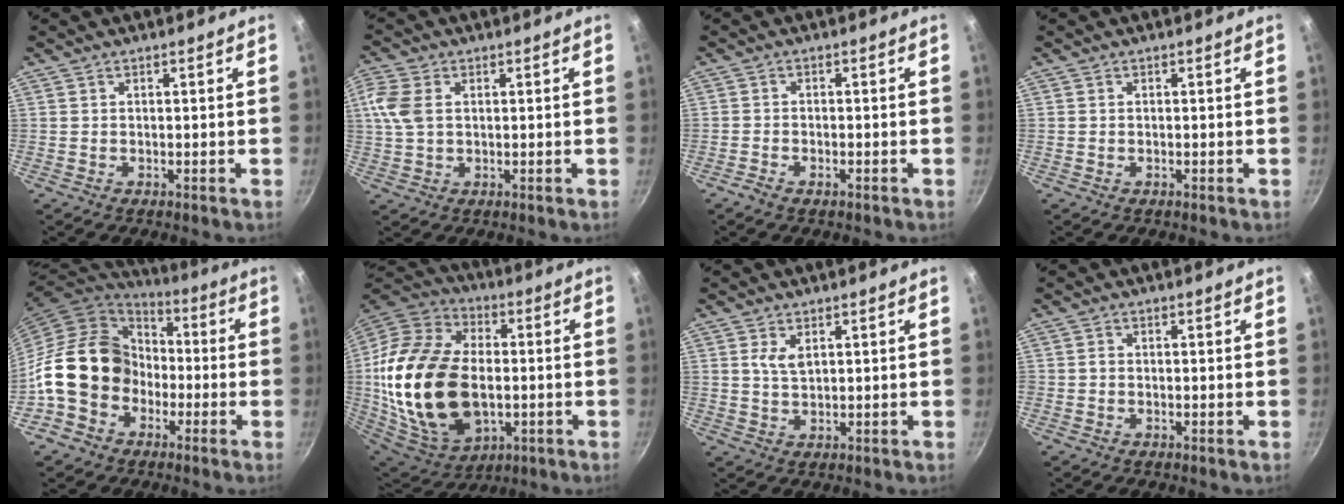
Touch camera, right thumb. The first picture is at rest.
{"total": 6.5, "force": [1.1, 4.5, 4.5], "torque": [-0.099, 0.008, 0.017]}
{"total": 2.4, "force": [-1.6, 1.1, 1.4], "torque": [-0.036, 0.013, -0.035]}
{"total": 0.0}
{"total": 17.1, "force": [-4.0, 14.1, 8.9], "torque": [-0.113, 0.051, -0.074]}
{"total": 29.4, "force": [-1.9, 18.9, 22.5], "torque": [-0.429, 0.012, -0.023]}
{"total": 3.2, "force": [1.2, 1.7, 2.4], "torque": [-0.041, -0.010, 0.023]}
{"total": 0.8, "force": [-0.3, 0.4, 0.6], "torque": [-0.017, 0.006, -0.010]}